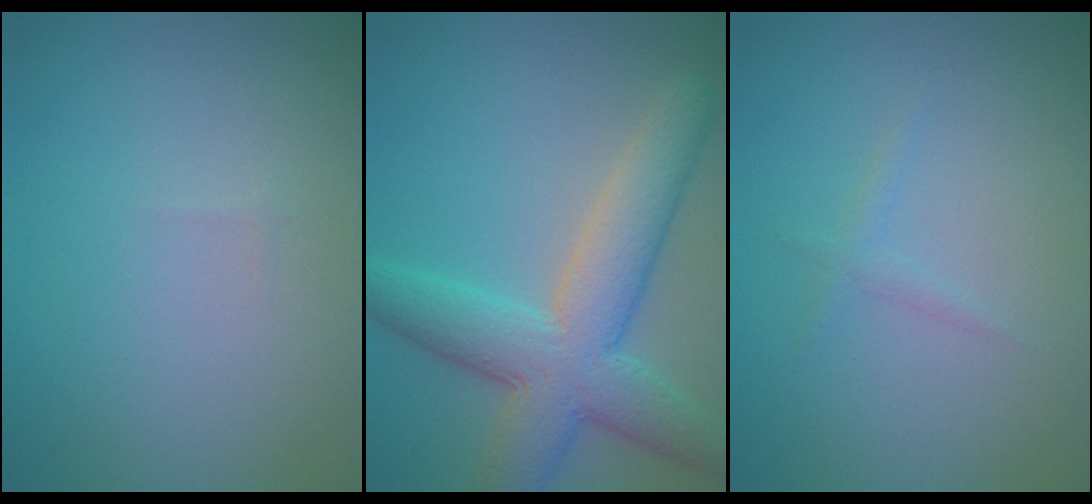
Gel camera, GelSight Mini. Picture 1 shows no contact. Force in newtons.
{"total": 7.4, "press": 7.3, "slide": 0.2}
{"total": 0.8, "press": 0.8, "slide": 0.0}